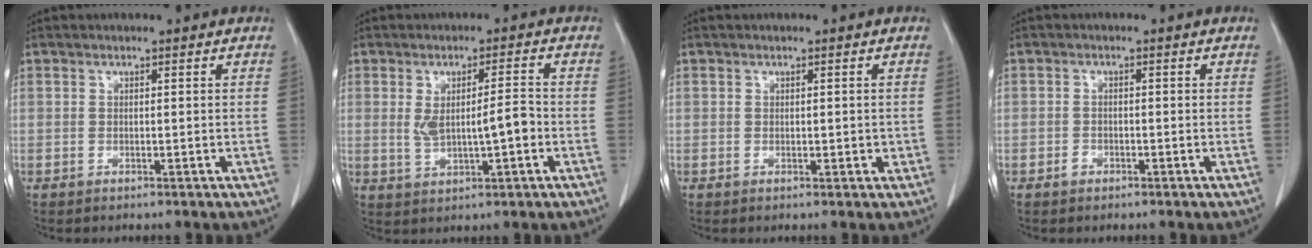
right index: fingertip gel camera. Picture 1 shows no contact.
{"total": 6.0, "force": [-0.4, 1.5, 5.8], "torque": [-0.102, 0.007, 0.005]}
{"total": 1.4, "force": [0.0, 0.8, 1.1], "torque": [-0.015, -0.002, 0.003]}
{"total": 1.2, "force": [-0.6, 1.0, 0.2], "torque": [-0.002, 0.005, -0.010]}